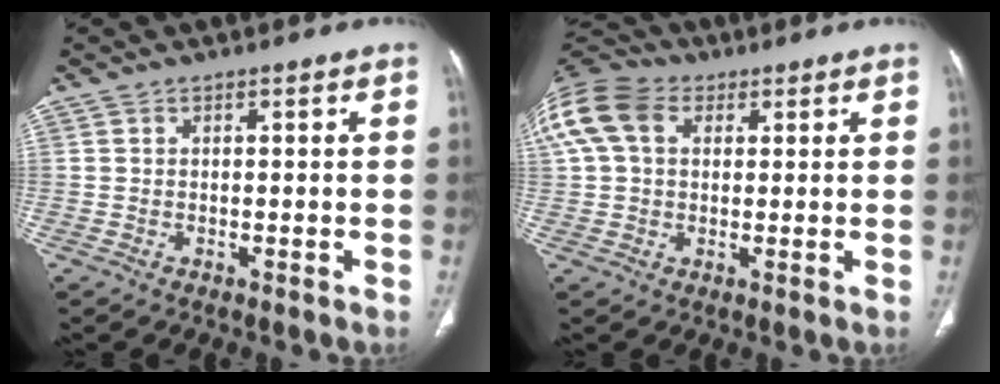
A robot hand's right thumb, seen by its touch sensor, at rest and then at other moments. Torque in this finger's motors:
{"motor_torque": [0.62, 0.62, 0.46, -0.21, 0.18]}